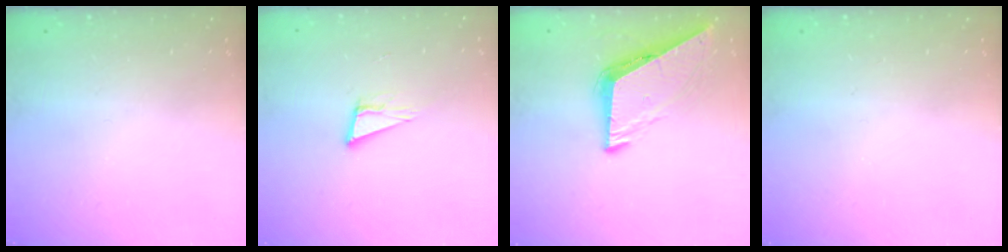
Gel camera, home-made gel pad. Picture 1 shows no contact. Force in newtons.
{"total": 7.7, "press": 7.0, "slide": 3.2}
{"total": 6.8, "press": 6.8, "slide": 0.4}
{"total": 0.0}